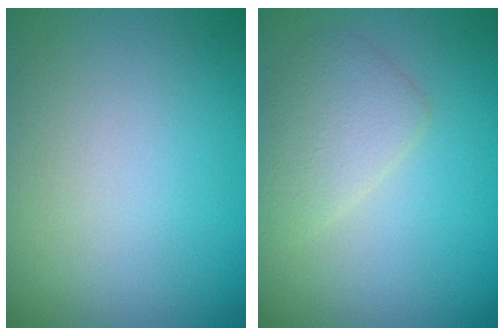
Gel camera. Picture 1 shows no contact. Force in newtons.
{"total": 2.8, "press": 2.8, "slide": 0.2}